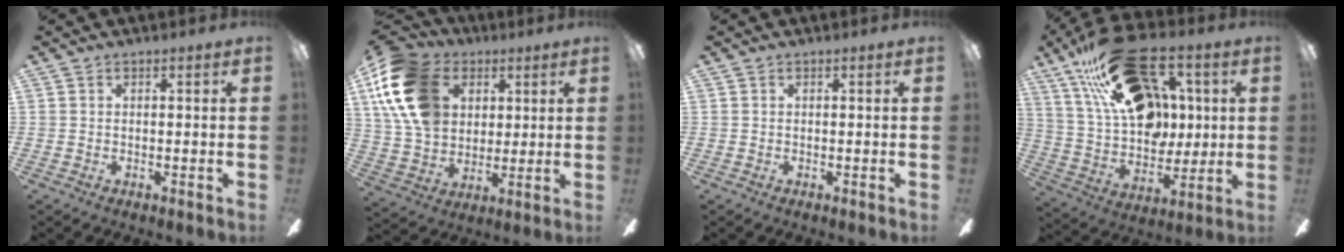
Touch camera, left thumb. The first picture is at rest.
{"total": 19.6, "force": [6.5, 14.5, 11.6], "torque": [-0.240, -0.011, 0.125]}
{"total": 0.0}
{"total": 27.3, "force": [13.8, 15.9, 17.4], "torque": [-0.295, -0.060, 0.247]}